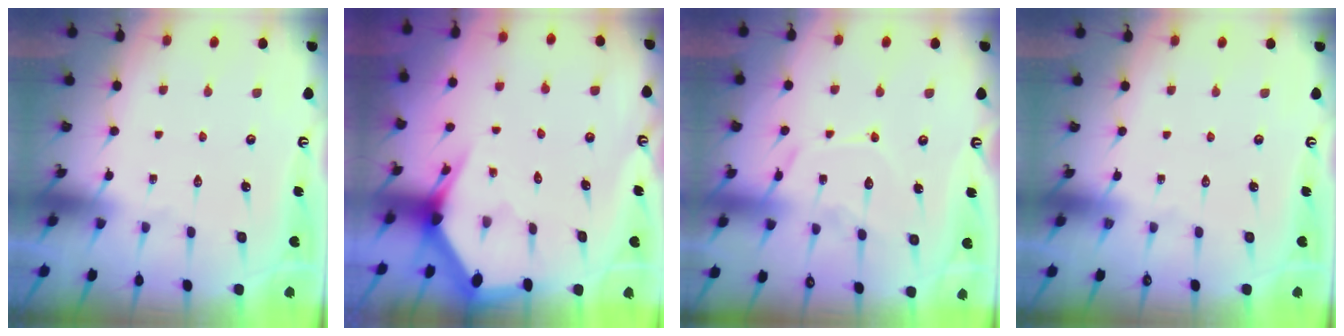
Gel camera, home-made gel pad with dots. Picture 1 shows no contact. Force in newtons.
{"total": 3.2, "press": 3.2, "slide": 0.1}
{"total": 11.8, "press": 11.7, "slide": 0.8}
{"total": 0.0}